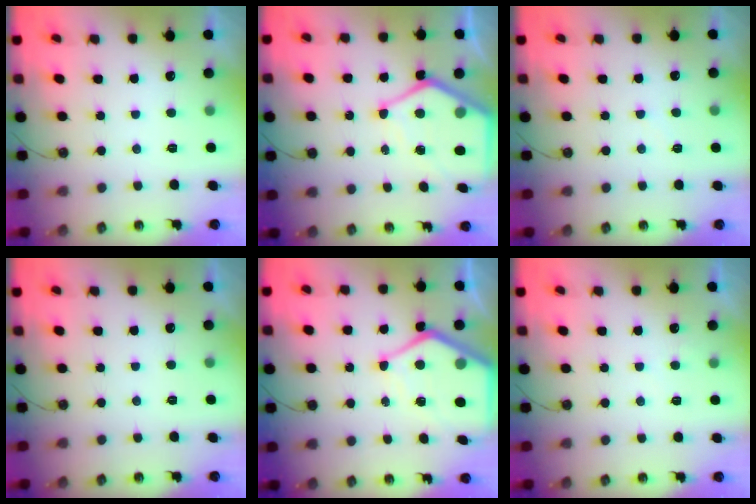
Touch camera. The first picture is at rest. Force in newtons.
{"total": 12.4, "press": 12.4, "slide": 1.3}
{"total": 3.3, "press": 3.2, "slide": 0.5}
{"total": 0.0}
{"total": 10.9, "press": 10.9, "slide": 0.7}
{"total": 3.1, "press": 3.1, "slide": 0.4}